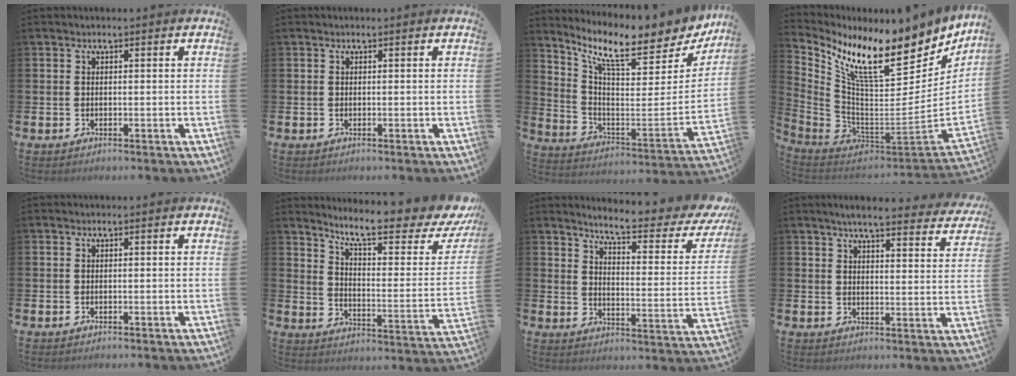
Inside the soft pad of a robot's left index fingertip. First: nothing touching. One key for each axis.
{"total": 0.0}
{"total": 10.8, "fx": 8.8, "fy": 2.6, "fz": 5.7, "tx": -0.120, "ty": -0.074, "tz": 0.142}
{"total": 11.0, "fx": 8.8, "fy": 3.5, "fz": 5.5, "tx": -0.131, "ty": -0.089, "tz": 0.151}
{"total": 0.0}
{"total": 10.5, "fx": 8.5, "fy": 2.0, "fz": 5.8, "tx": -0.115, "ty": -0.064, "tz": 0.136}
{"total": 6.5, "fx": 5.7, "fy": 0.7, "fz": 3.1, "tx": -0.071, "ty": -0.048, "tz": 0.087}
{"total": 5.2, "fx": 4.9, "fy": 0.2, "fz": 1.8, "tx": -0.040, "ty": -0.031, "tz": 0.080}